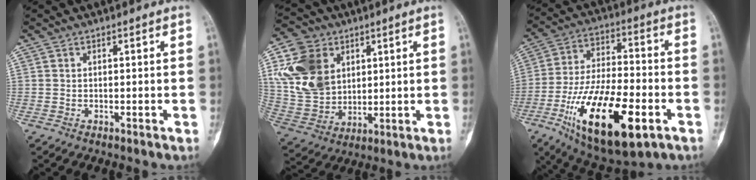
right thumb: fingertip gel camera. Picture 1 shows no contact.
{"total": 16.4, "force": [5.2, 12.5, 9.1], "torque": [-0.160, -0.006, 0.107]}
{"total": 23.9, "force": [-9.1, 9.7, 19.8], "torque": [-0.365, 0.024, -0.143]}